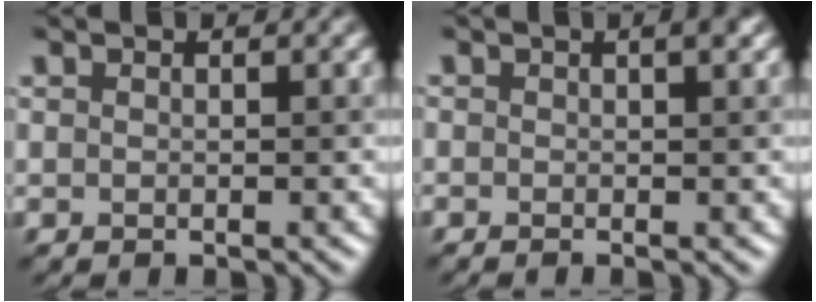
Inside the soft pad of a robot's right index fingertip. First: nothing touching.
{"total": 2.2, "force": [0.3, 1.0, 2.0], "torque": [-0.003, 0.007, -0.014]}